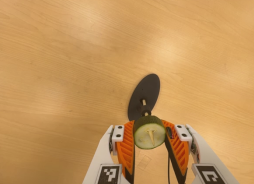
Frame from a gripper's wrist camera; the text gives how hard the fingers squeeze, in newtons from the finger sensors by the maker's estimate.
{"total": 11.7, "left": 11.1, "right": 12.4}